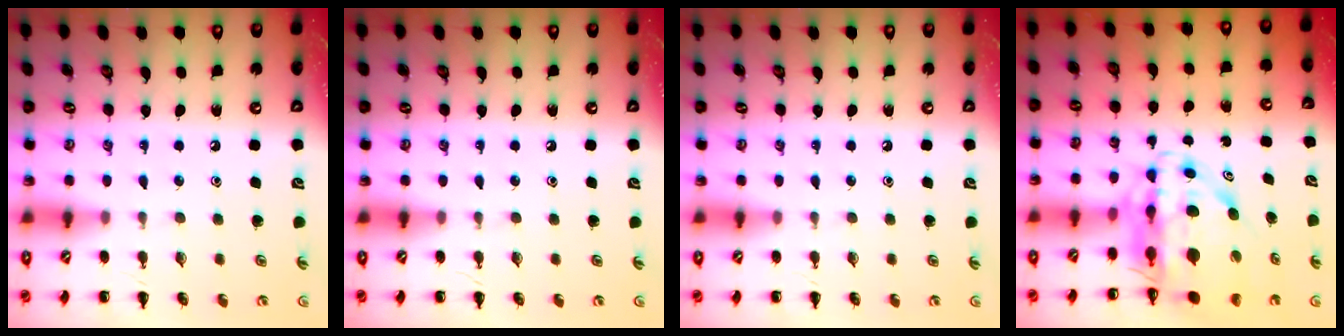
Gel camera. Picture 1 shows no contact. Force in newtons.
{"total": 0.0}
{"total": 0.0}
{"total": 10.7, "press": 10.2, "slide": 3.4}